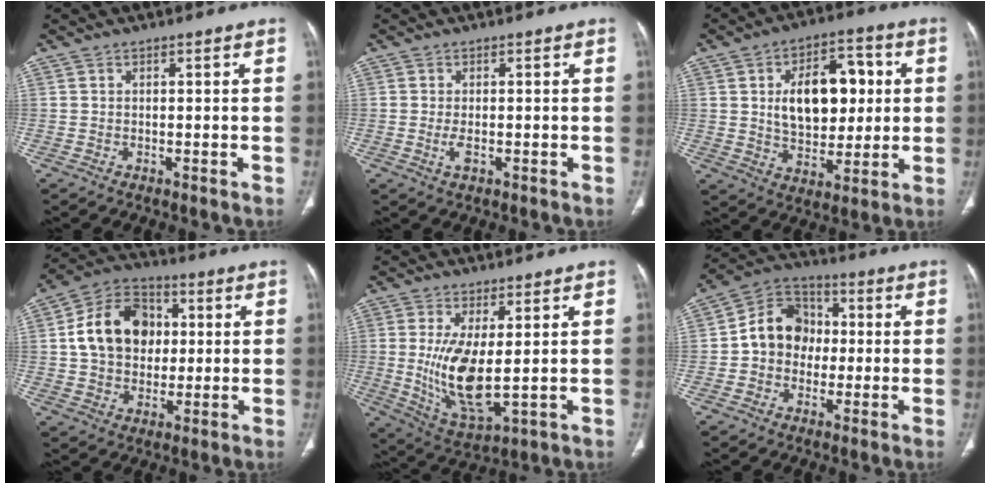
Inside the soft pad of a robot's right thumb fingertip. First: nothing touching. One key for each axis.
{"total": 2.0, "fx": -0.5, "fy": 0.8, "fz": 1.7, "tx": -0.042, "ty": -0.006, "tz": -0.008}
{"total": 16.4, "fx": 2.6, "fy": 10.1, "fz": 12.6, "tx": -0.147, "ty": 0.009, "tz": 0.045}
{"total": 15.2, "fx": 2.0, "fy": 11.7, "fz": 9.6, "tx": -0.136, "ty": 0.017, "tz": 0.030}
{"total": 11.6, "fx": 0.4, "fy": 4.2, "fz": 10.8, "tx": -0.214, "ty": -0.030, "tz": 0.025}
{"total": 11.6, "fx": -0.2, "fy": 9.8, "fz": 6.2, "tx": -0.071, "ty": 0.033, "tz": -0.015}